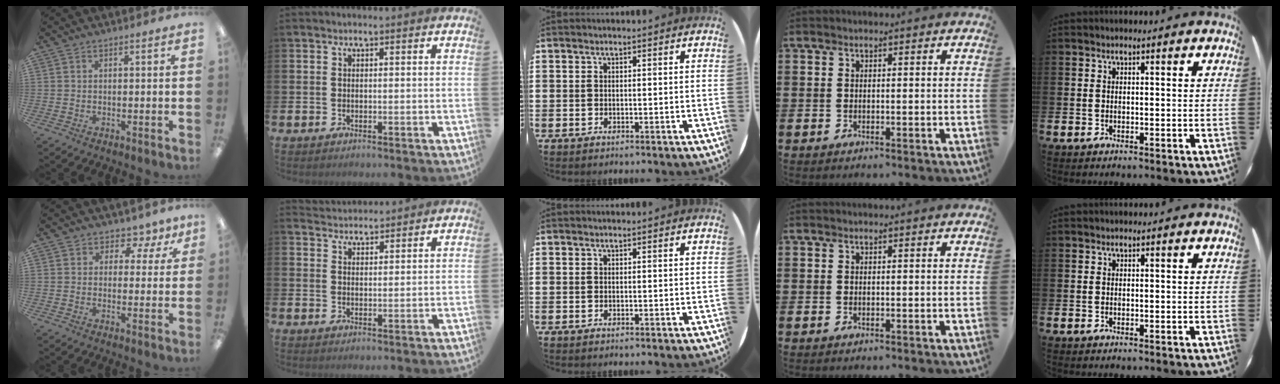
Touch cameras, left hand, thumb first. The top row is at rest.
{"thumb": {"total": 4.4, "force": [2.4, 3.4, 1.5], "torque": [-0.021, -0.010, 0.040]}, "index": {"total": 3.2, "force": [3.2, 0.4, -0.3], "torque": [0.003, -0.019, 0.058]}}